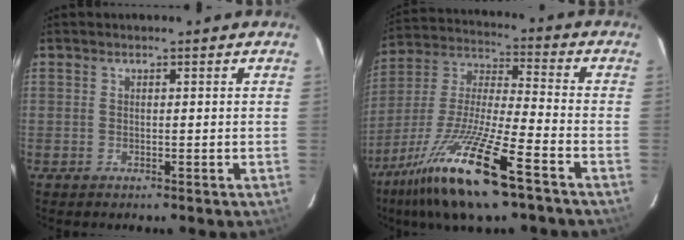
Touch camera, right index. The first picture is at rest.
{"total": 20.2, "force": [-12.5, 2.9, 15.7], "torque": [-0.317, -0.035, -0.237]}